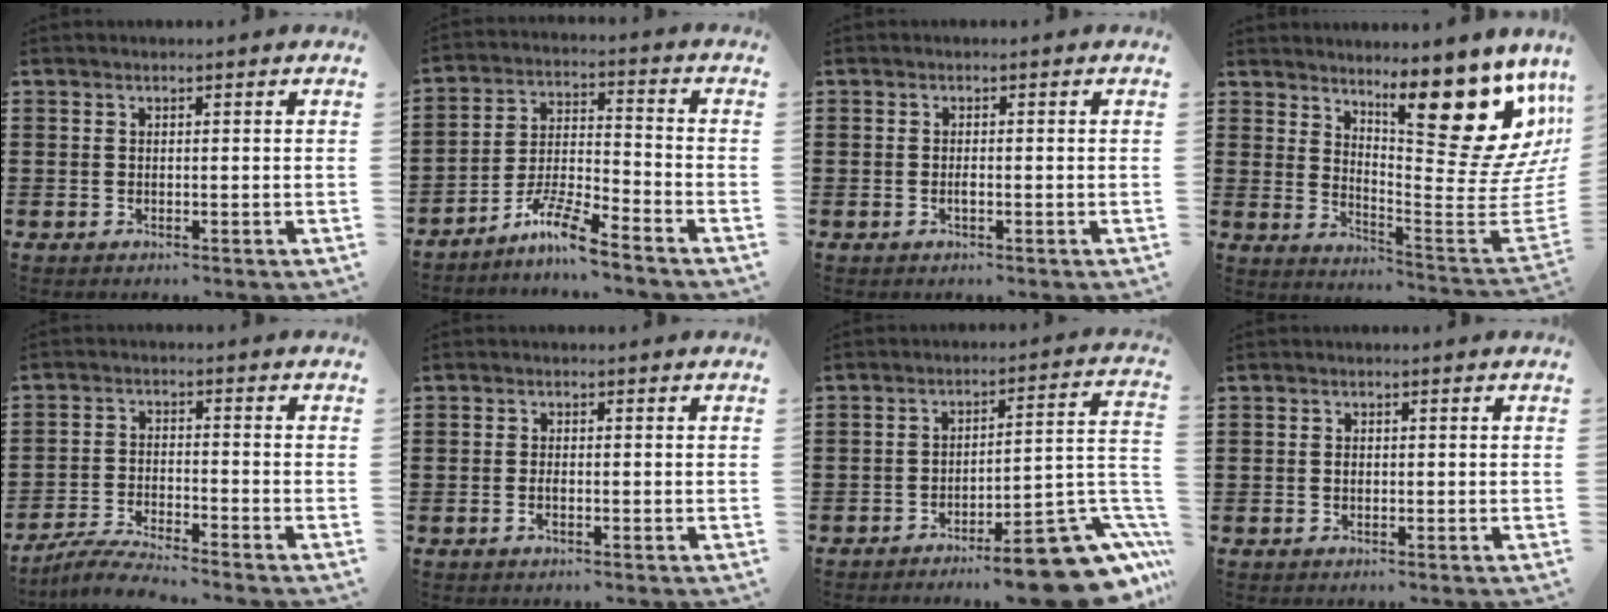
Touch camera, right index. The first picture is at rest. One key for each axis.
{"total": 7.6, "fx": -6.5, "fy": 0.3, "fz": 4.0, "tx": -0.094, "ty": -0.003, "tz": -0.129}
{"total": 0.9, "fx": -0.3, "fy": 0.3, "fz": 0.8, "tx": -0.016, "ty": -0.003, "tz": -0.004}
{"total": 16.2, "fx": 9.3, "fy": 5.5, "fz": 12.1, "tx": -0.166, "ty": -0.081, "tz": 0.150}
{"total": 4.7, "fx": -4.5, "fy": 0.0, "fz": 1.4, "tx": -0.038, "ty": -0.007, "tz": -0.090}
{"total": 1.1, "fx": -0.5, "fy": 0.2, "fz": 1.0, "tx": -0.021, "ty": -0.007, "tz": -0.006}
{"total": 13.5, "fx": -9.3, "fy": 2.6, "fz": 9.5, "tx": -0.102, "ty": 0.030, "tz": -0.157}
{"total": 0.9, "fx": -0.1, "fy": 0.5, "fz": 0.7, "tx": -0.018, "ty": -0.001, "tz": -0.002}